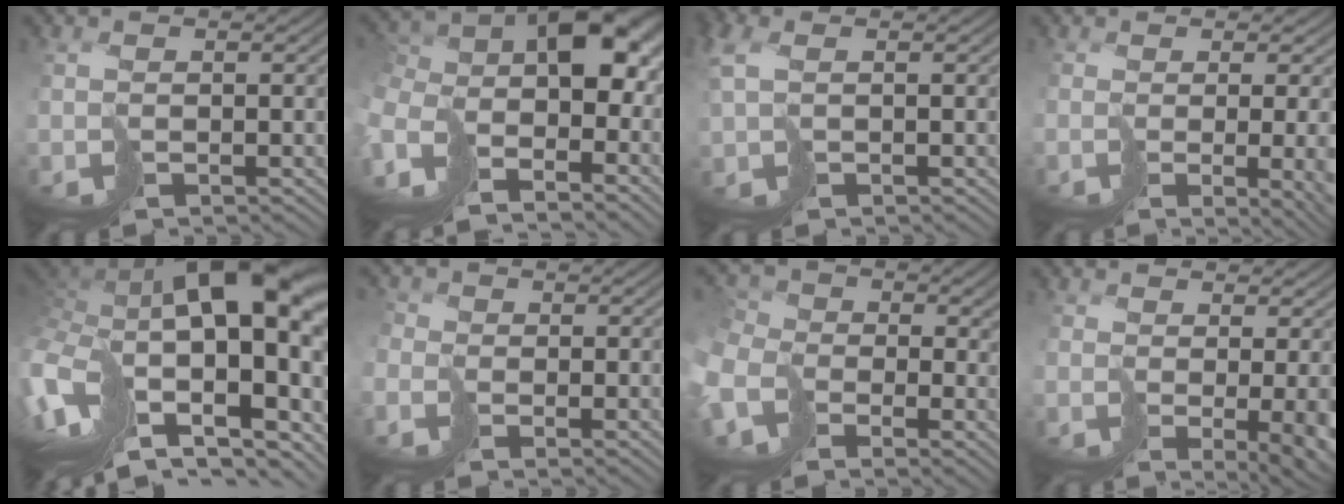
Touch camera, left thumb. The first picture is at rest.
{"total": 13.3, "force": [-5.4, 7.0, 9.9], "torque": [-0.230, -0.011, -0.089]}
{"total": 3.3, "force": [0.2, 2.1, 2.6], "torque": [-0.081, -0.004, 0.007]}
{"total": 7.4, "force": [-1.1, 2.4, 6.9], "torque": [-0.071, -0.028, 0.024]}
{"total": 17.9, "force": [-2.1, 10.3, 14.5], "torque": [-0.297, -0.028, -0.010]}
{"total": 1.4, "force": [-1.0, 1.0, 0.0], "torque": [-0.005, 0.003, -0.026]}
{"total": 9.1, "force": [-2.9, 6.8, 5.4], "torque": [-0.153, -0.029, -0.049]}
{"total": 6.1, "force": [-0.9, 1.3, 5.9], "torque": [-0.077, -0.027, 0.012]}